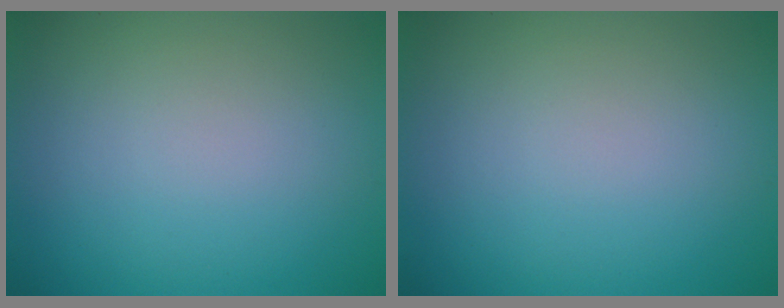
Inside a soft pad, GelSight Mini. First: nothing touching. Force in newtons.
{"total": 0.0}